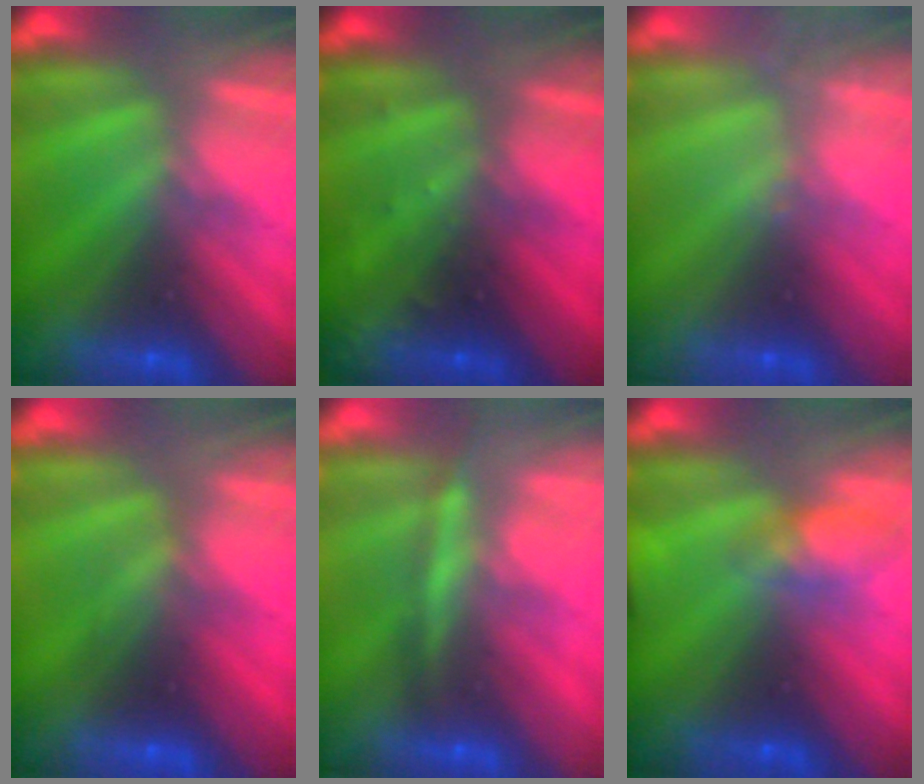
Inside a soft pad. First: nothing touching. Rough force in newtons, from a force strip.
{"total": 2.8}
{"total": 2.4}
{"total": 2.7}
{"total": 4.4}
{"total": 4.6}